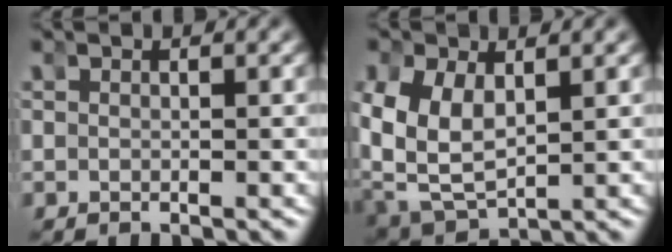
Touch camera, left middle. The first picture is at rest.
{"total": 8.8, "force": [-0.4, 7.3, 4.8], "torque": [-0.147, -0.042, 0.013]}